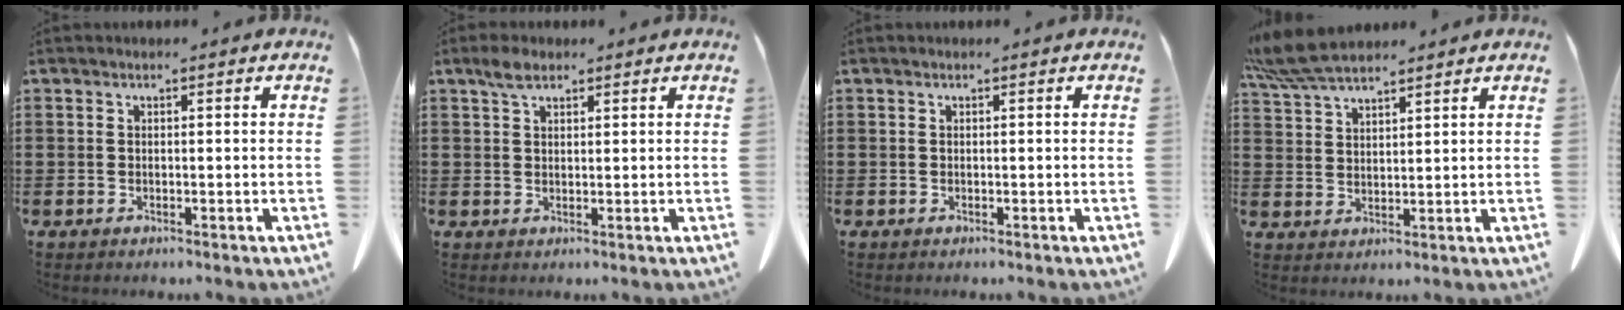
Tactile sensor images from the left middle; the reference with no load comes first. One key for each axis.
{"total": 2.8, "fx": 2.0, "fy": 1.3, "fz": 1.6, "tx": -0.036, "ty": 0.004, "tz": 0.038}
{"total": 0.0}
{"total": 6.7, "fx": 5.8, "fy": 1.3, "fz": 3.1, "tx": -0.078, "ty": -0.011, "tz": 0.113}